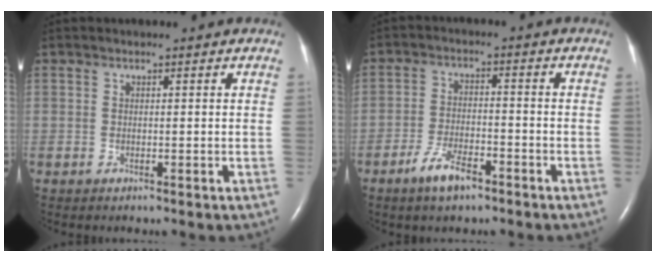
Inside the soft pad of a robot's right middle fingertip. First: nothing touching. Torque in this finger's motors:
{"motor_torque": [0.92, -0.85, 0.46, 0.12]}